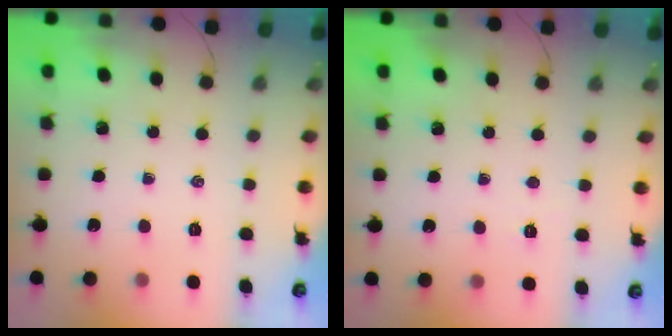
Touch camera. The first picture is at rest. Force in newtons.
{"total": 1.8, "press": 1.7, "slide": 0.5}